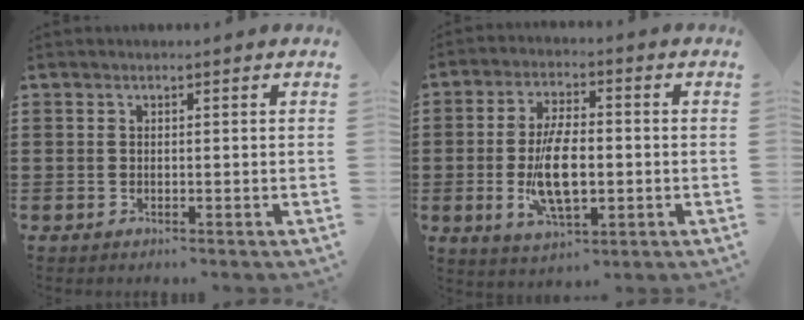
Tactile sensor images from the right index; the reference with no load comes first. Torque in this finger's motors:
{"motor_torque": [1.35, 0.79, 1.05, 0.21]}